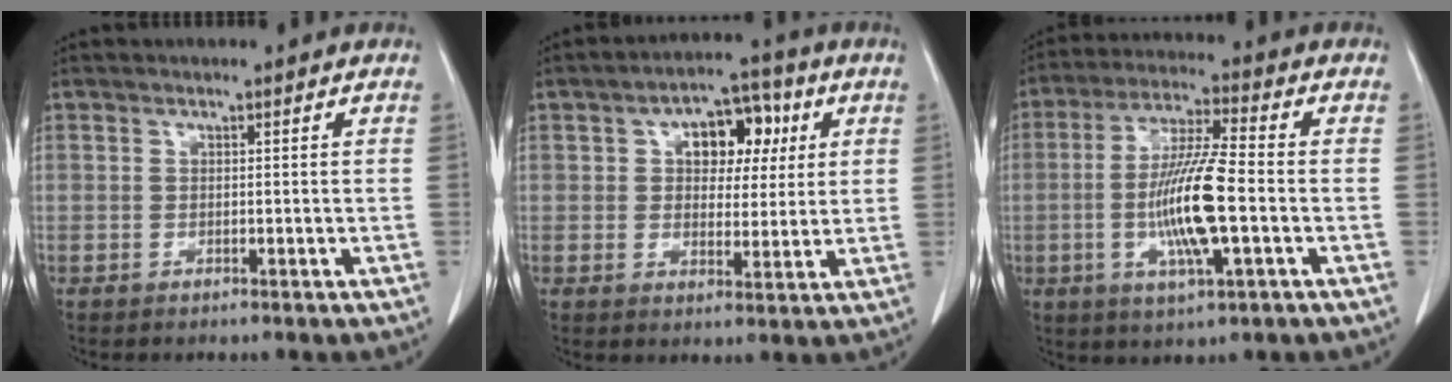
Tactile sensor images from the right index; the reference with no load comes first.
{"total": 8.6, "force": [2.7, 5.1, 6.4], "torque": [-0.086, 0.028, 0.041]}
{"total": 12.4, "force": [-2.4, 1.1, 12.1], "torque": [-0.237, -0.007, -0.047]}